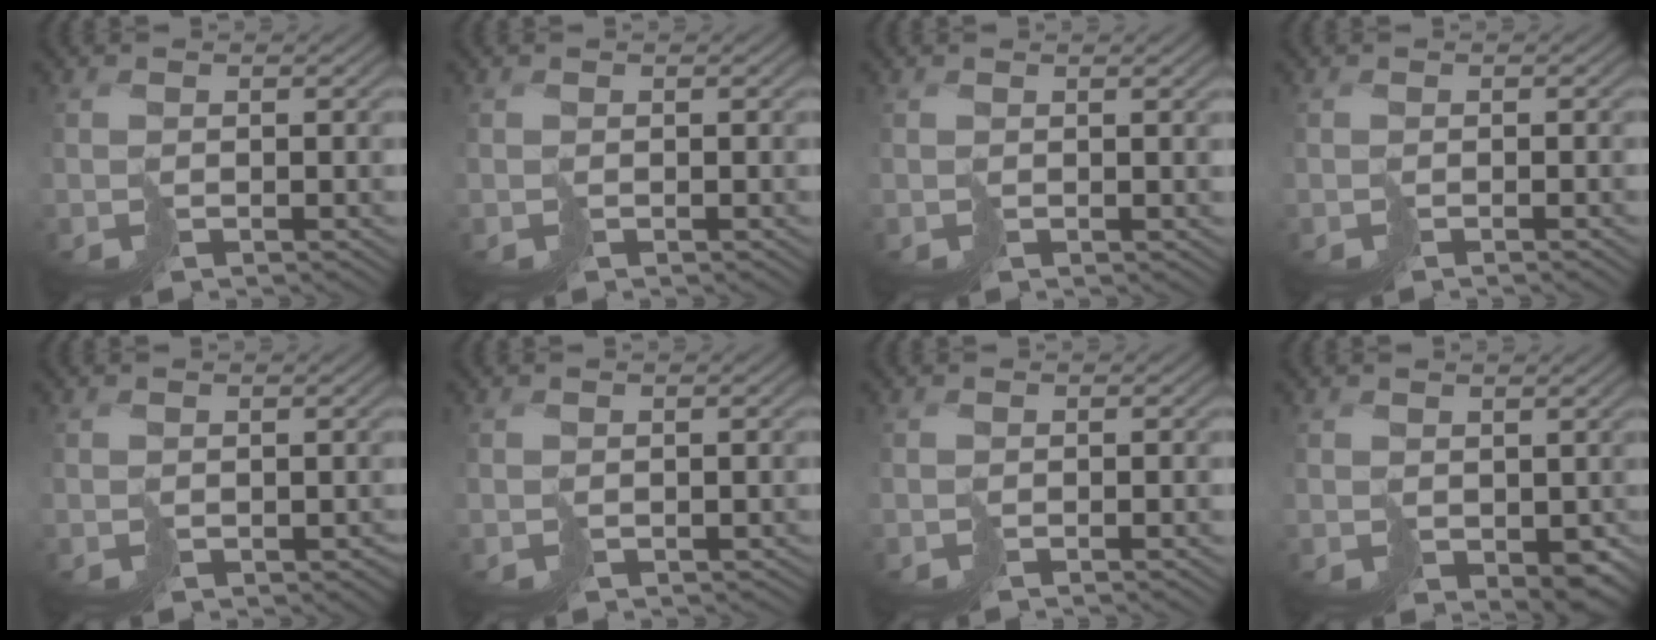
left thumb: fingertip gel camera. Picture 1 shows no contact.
{"total": 0.0}
{"total": 1.3, "force": [0.9, -0.2, 1.0], "torque": [-0.015, 0.004, 0.019]}
{"total": 0.9, "force": [-0.8, -0.3, 0.3], "torque": [-0.003, 0.003, -0.012]}
{"total": 0.9, "force": [-0.1, 0.8, 0.3], "torque": [-0.002, -0.004, -0.001]}
{"total": 1.0, "force": [-0.5, 0.7, 0.5], "torque": [-0.004, -0.003, -0.008]}
{"total": 1.1, "force": [-0.9, -0.3, 0.4], "torque": [-0.004, 0.003, -0.013]}
{"total": 2.9, "force": [0.4, 2.2, 1.9], "torque": [-0.039, -0.013, 0.015]}